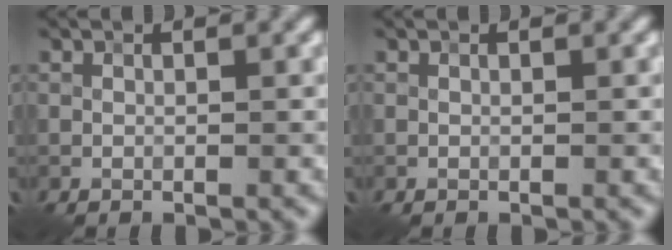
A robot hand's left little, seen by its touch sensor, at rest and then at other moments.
{"total": 0.0}